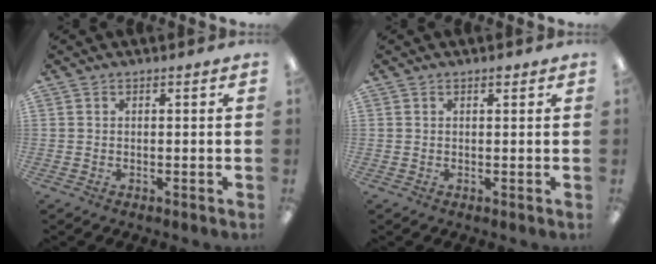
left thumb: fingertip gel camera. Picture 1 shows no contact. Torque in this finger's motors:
{"motor_torque": [0.32, 0.05, 0.22, -0.09, 0.00]}